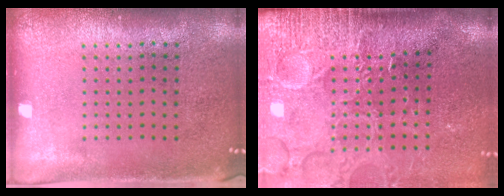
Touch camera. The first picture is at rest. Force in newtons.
{"total": 4.7, "press": 4.0, "slide": 2.4}